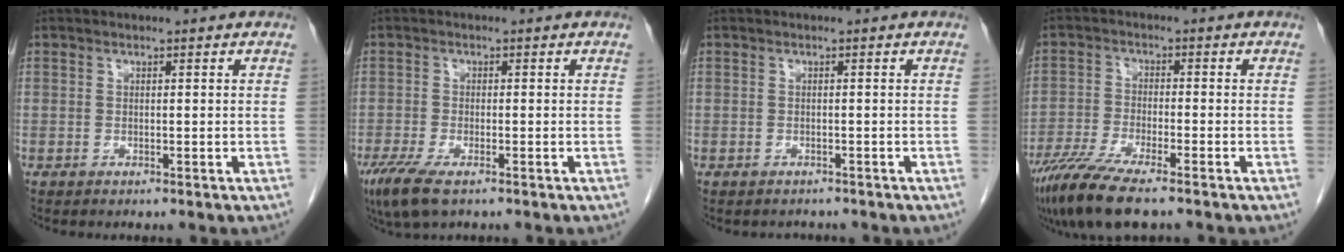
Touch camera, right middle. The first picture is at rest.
{"total": 5.7, "force": [-3.6, 1.4, 4.1], "torque": [-0.086, -0.017, -0.060]}
{"total": 1.6, "force": [-1.4, 0.8, 0.0], "torque": [-0.006, 0.000, -0.021]}
{"total": 9.7, "force": [-7.3, 1.1, 6.3], "torque": [-0.116, -0.024, -0.128]}